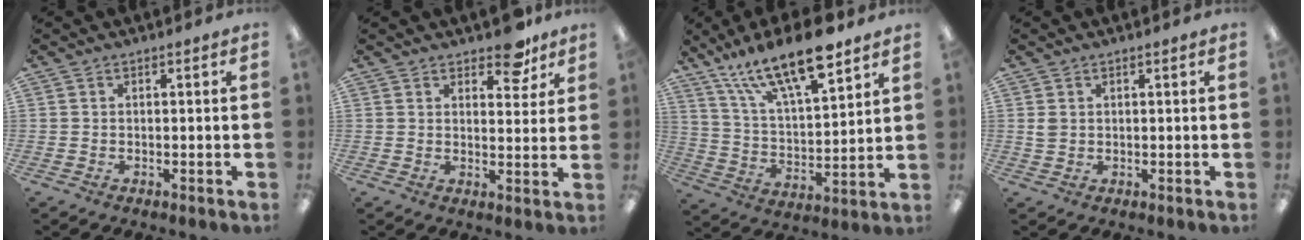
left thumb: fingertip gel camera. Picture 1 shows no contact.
{"total": 7.4, "force": [5.6, 3.3, 3.5], "torque": [-0.026, -0.033, 0.094]}
{"total": 18.9, "force": [14.0, 5.8, 11.3], "torque": [-0.206, -0.077, 0.242]}
{"total": 1.7, "force": [0.6, 1.4, 0.8], "torque": [-0.017, 0.002, 0.010]}